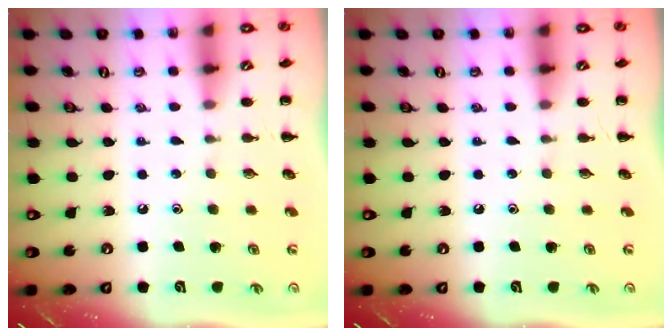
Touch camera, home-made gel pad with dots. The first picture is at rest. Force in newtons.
{"total": 0.0}